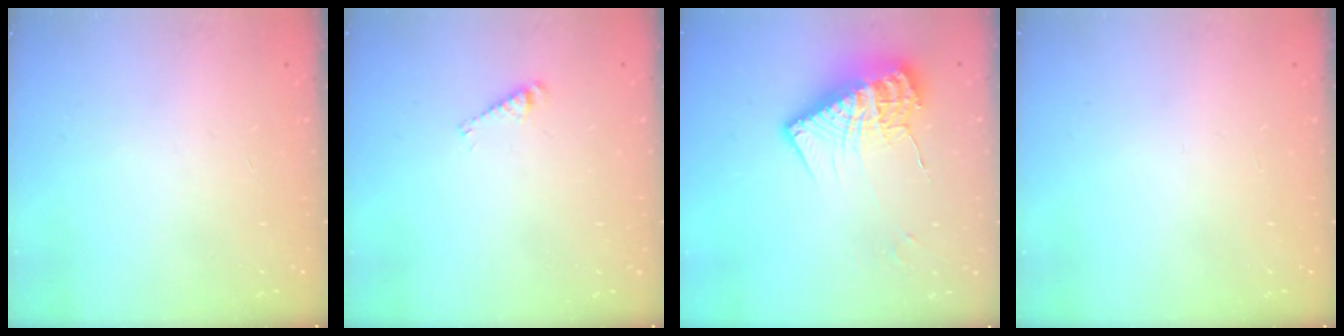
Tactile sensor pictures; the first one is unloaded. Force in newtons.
{"total": 3.3, "press": 3.3, "slide": 0.3}
{"total": 16.0, "press": 16.0, "slide": 0.6}
{"total": 0.0}